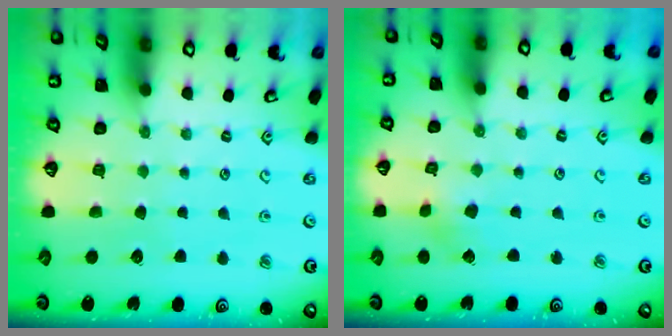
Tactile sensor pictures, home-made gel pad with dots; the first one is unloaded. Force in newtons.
{"total": 3.3, "press": 3.3, "slide": 0.2}